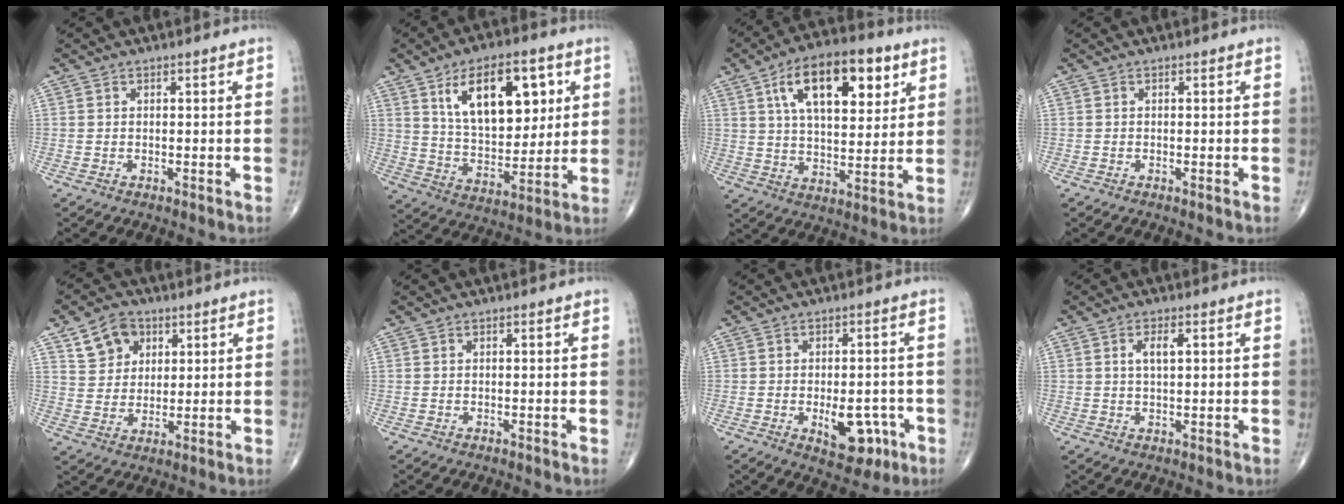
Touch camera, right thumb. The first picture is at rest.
{"total": 18.5, "force": [7.0, 9.6, 14.2], "torque": [-0.181, -0.029, 0.125]}
{"total": 18.6, "force": [7.7, 8.9, 14.4], "torque": [-0.197, -0.016, 0.125]}
{"total": 0.0}
{"total": 8.3, "force": [4.1, 6.4, 3.4], "torque": [-0.029, -0.013, 0.073]}
{"total": 0.0}
{"total": 8.6, "force": [-2.9, 4.6, 6.7], "torque": [-0.068, 0.012, -0.029]}
{"total": 3.4, "force": [1.0, 1.3, 2.9], "torque": [-0.056, 0.003, 0.017]}